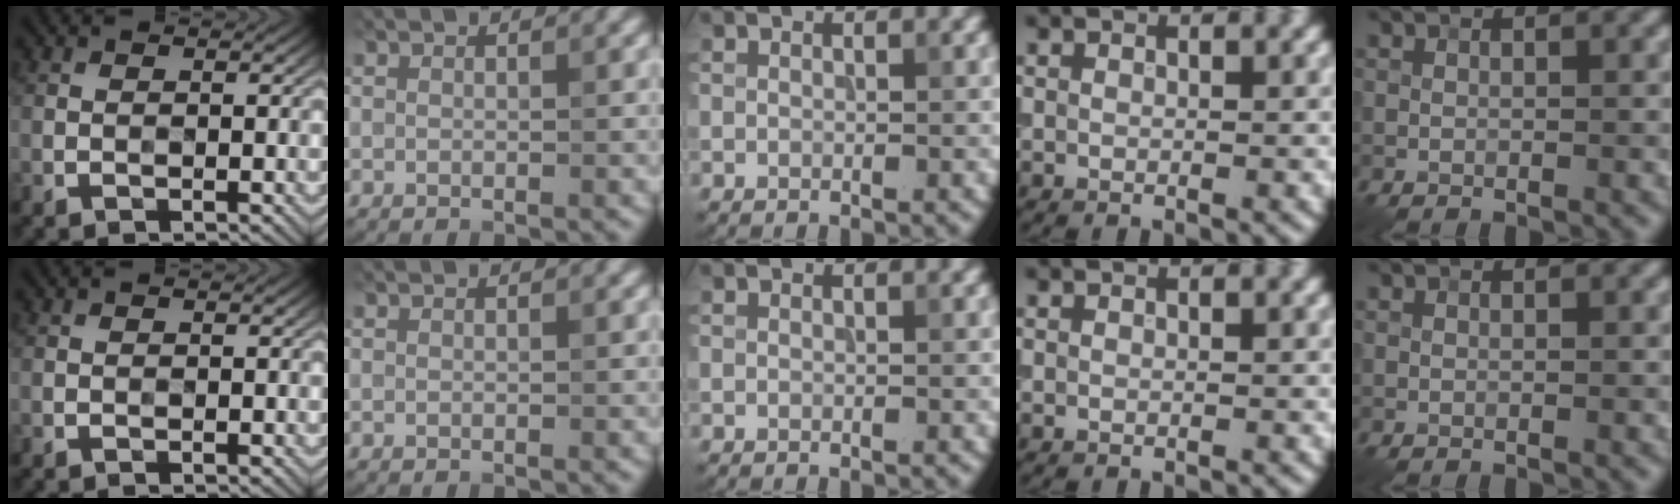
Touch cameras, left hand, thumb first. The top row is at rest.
{}